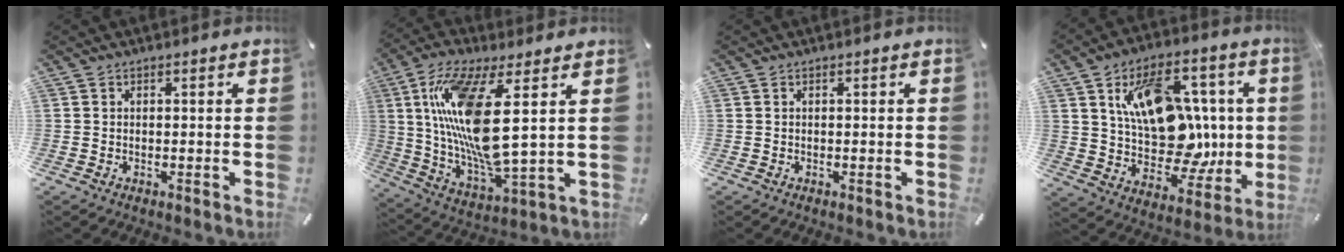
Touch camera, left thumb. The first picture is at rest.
{"total": 19.2, "force": [5.3, 5.2, 17.7], "torque": [-0.382, -0.030, 0.073]}
{"total": 0.0}
{"total": 18.4, "force": [4.4, 13.5, 11.7], "torque": [-0.169, -0.022, 0.092]}